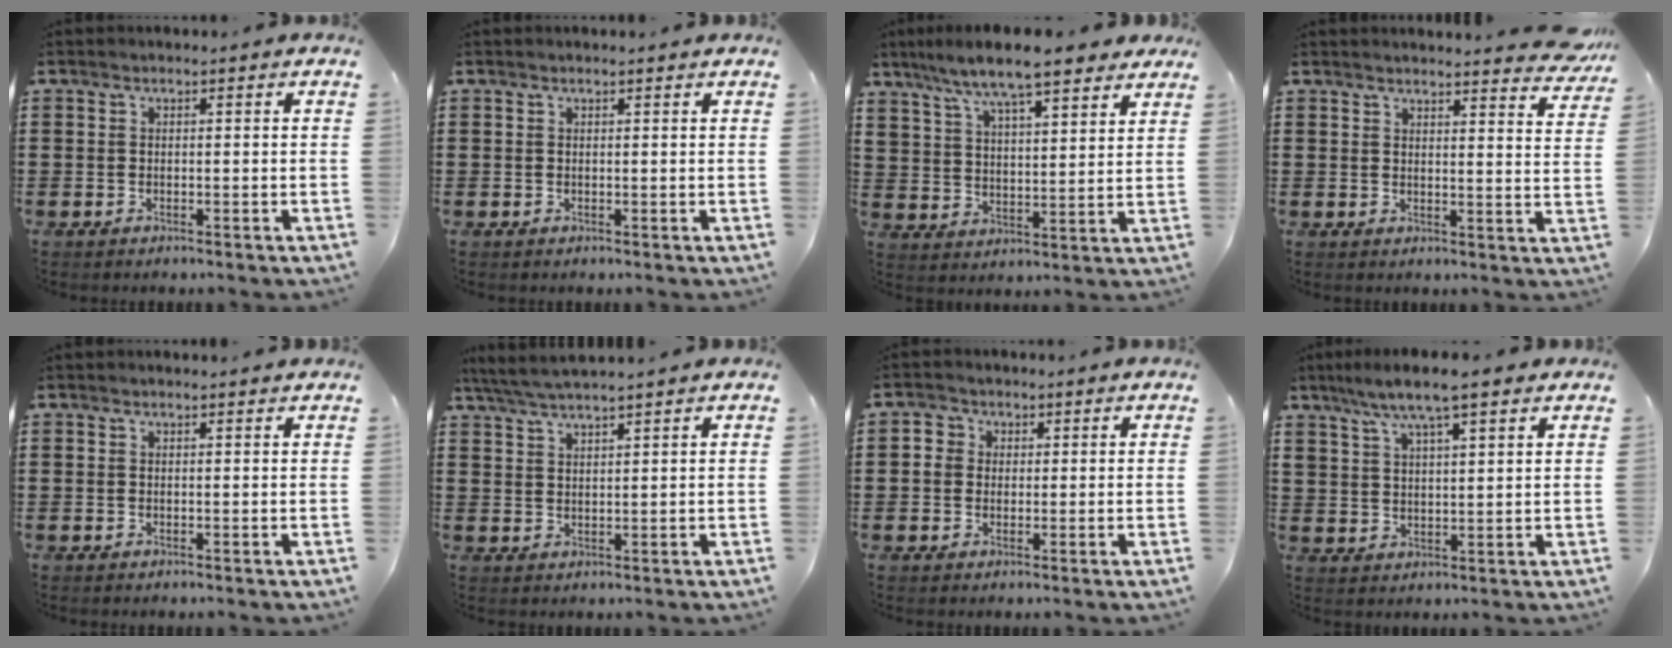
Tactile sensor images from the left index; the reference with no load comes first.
{"total": 0.5, "force": [0.4, -0.1, 0.3], "torque": [-0.007, -0.002, 0.009]}
{"total": 8.6, "force": [7.4, 1.2, 4.2], "torque": [-0.108, -0.023, 0.129]}
{"total": 3.9, "force": [3.7, -0.2, 1.1], "torque": [-0.020, -0.019, 0.065]}
{"total": 0.7, "force": [0.6, -0.1, 0.4], "torque": [-0.008, -0.003, 0.012]}
{"total": 3.8, "force": [3.5, -0.4, 1.5], "torque": [-0.038, -0.009, 0.064]}
{"total": 2.7, "force": [0.6, 2.6, 0.3], "torque": [-0.011, 0.008, 0.006]}
{"total": 7.0, "force": [5.3, 1.0, 4.4], "torque": [-0.097, -0.007, 0.094]}